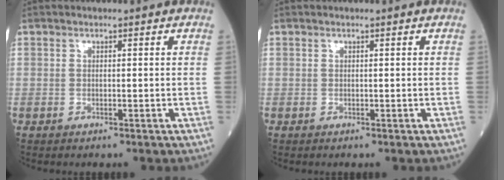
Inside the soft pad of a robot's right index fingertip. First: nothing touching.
{"total": 0.0}